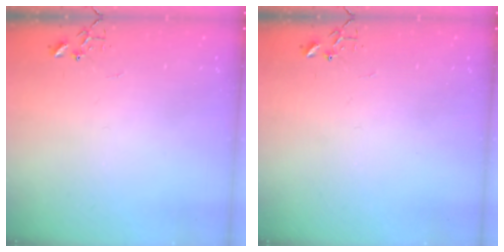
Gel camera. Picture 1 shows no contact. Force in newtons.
{"total": 0.0}